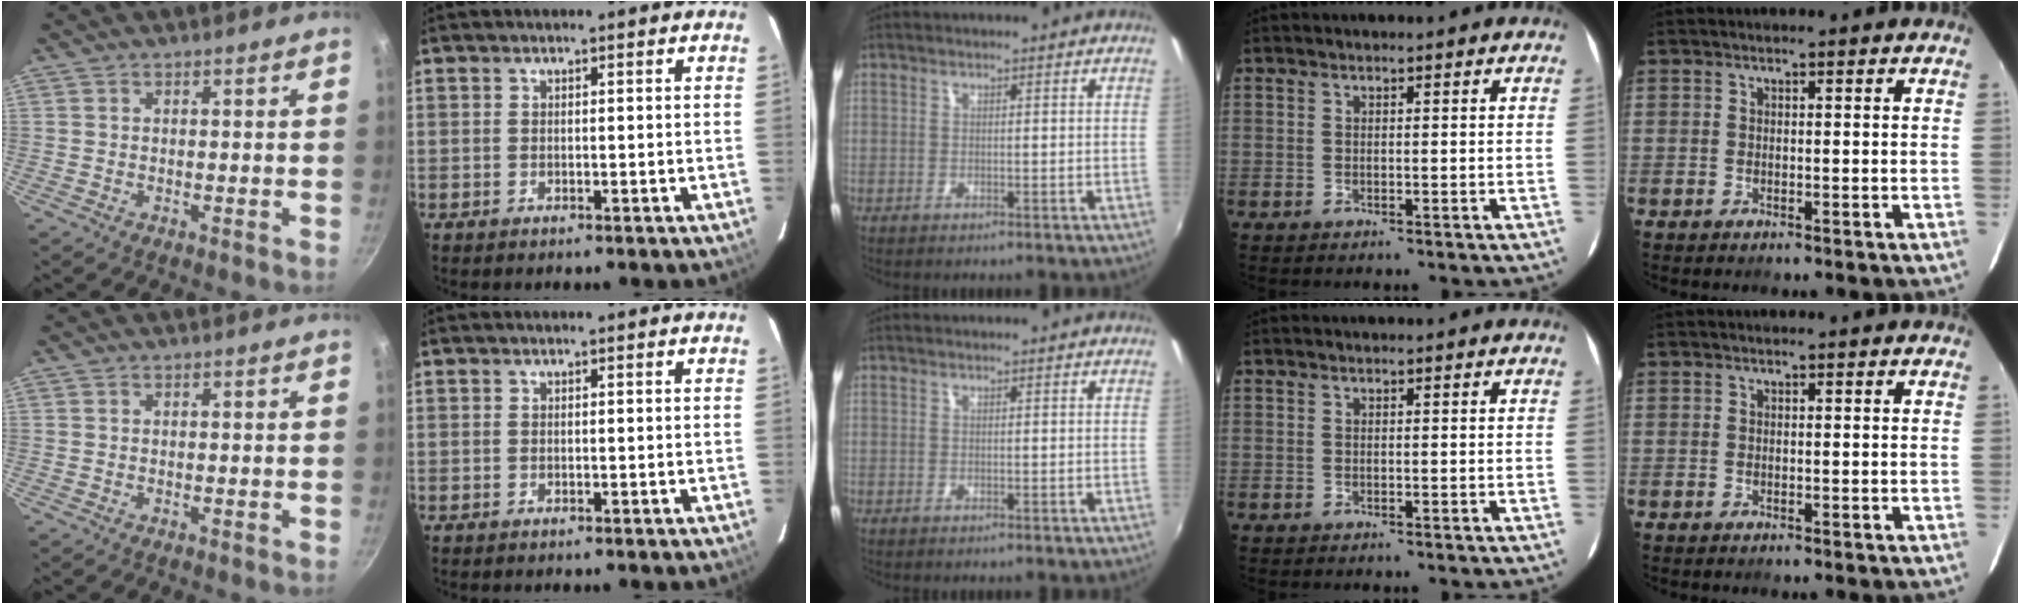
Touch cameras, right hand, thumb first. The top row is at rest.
{}